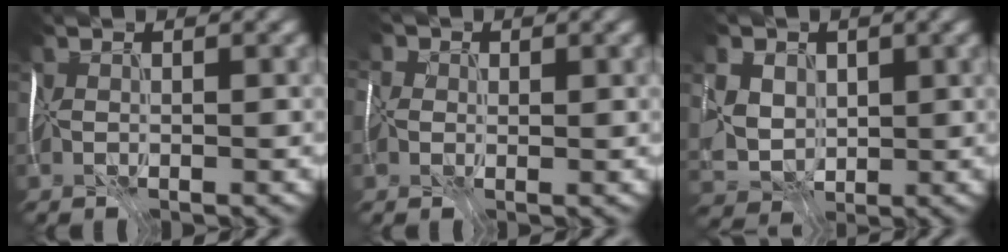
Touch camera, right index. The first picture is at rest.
{"total": 4.7, "force": [1.3, 3.7, 2.4], "torque": [-0.047, 0.027, -0.019]}
{"total": 7.2, "force": [2.3, 5.7, 3.8], "torque": [-0.075, 0.026, 0.029]}